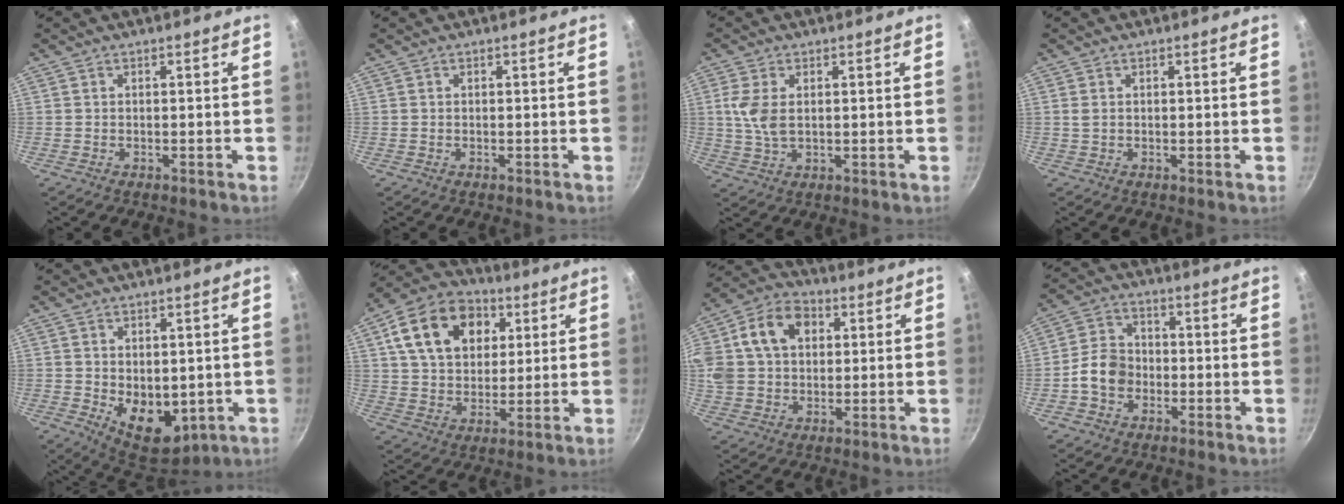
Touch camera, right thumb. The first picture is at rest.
{"total": 0.0}
{"total": 6.0, "force": [1.1, 3.4, 4.8], "torque": [-0.103, 0.000, 0.023]}
{"total": 1.0, "force": [0.3, 0.5, 0.7], "torque": [-0.014, 0.001, 0.006]}
{"total": 10.3, "force": [-0.9, 6.8, 7.6], "torque": [-0.086, -0.023, 0.006]}
{"total": 17.9, "force": [6.2, 12.9, 10.8], "torque": [-0.161, 0.005, 0.096]}
{"total": 19.4, "force": [5.1, 14.7, 11.6], "torque": [-0.235, 0.031, 0.081]}
{"total": 7.4, "force": [-2.1, 5.9, 4.0], "torque": [-0.047, 0.026, -0.050]}